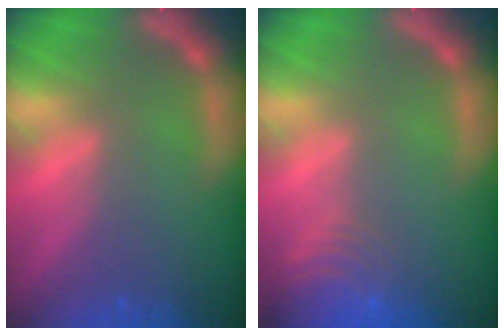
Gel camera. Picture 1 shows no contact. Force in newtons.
{"total": 7.5}